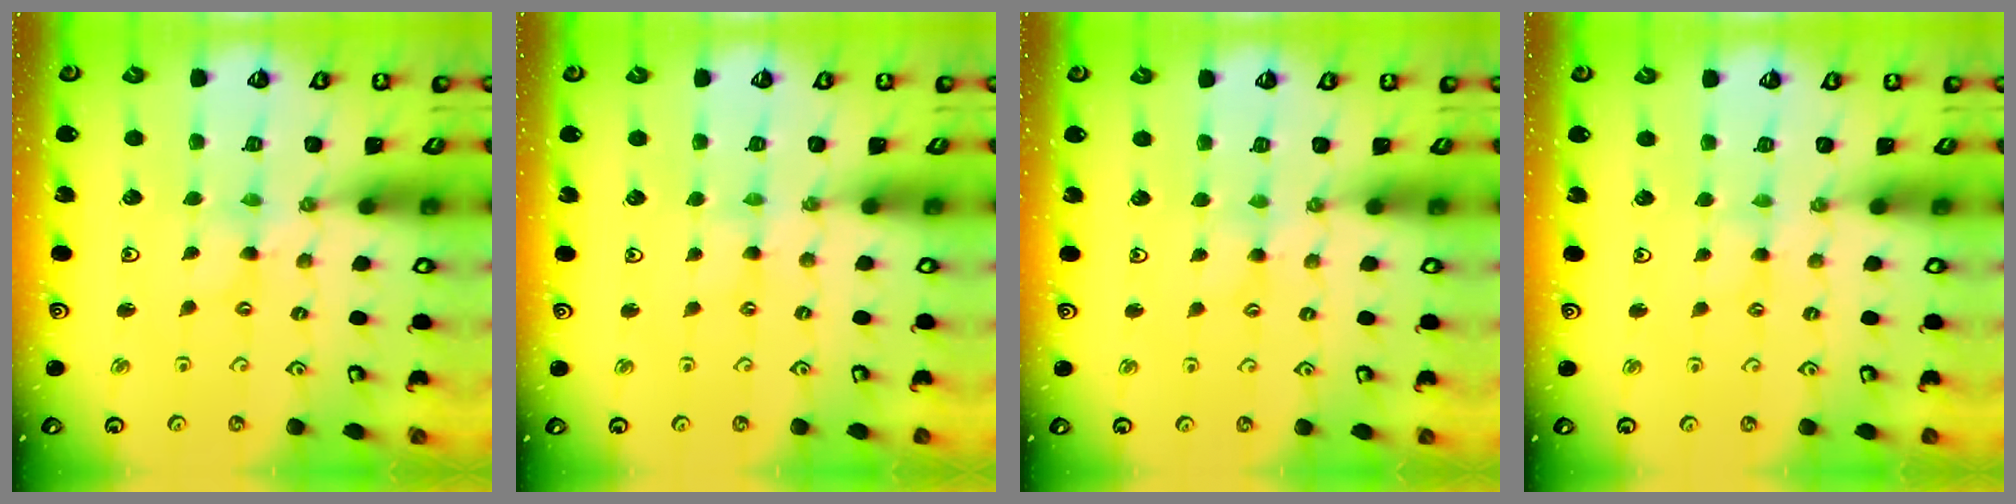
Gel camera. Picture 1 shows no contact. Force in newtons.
{"total": 1.1, "press": 1.1, "slide": 0.2}
{"total": 1.3, "press": 1.3, "slide": 0.3}
{"total": 1.4, "press": 1.3, "slide": 0.4}